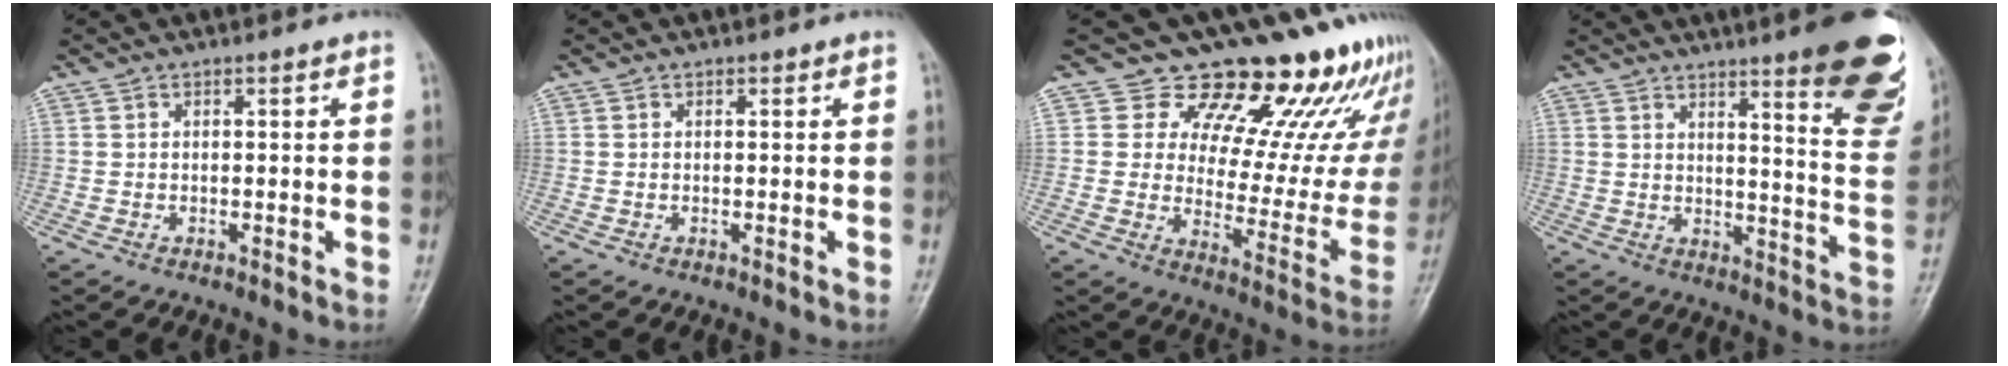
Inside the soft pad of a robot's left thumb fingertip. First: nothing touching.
{"total": 0.0}
{"total": 20.4, "force": [17.2, 8.2, 7.0], "torque": [-0.025, -0.126, 0.207]}
{"total": 19.1, "force": [12.1, 3.4, 14.4], "torque": [-0.146, -0.074, 0.148]}